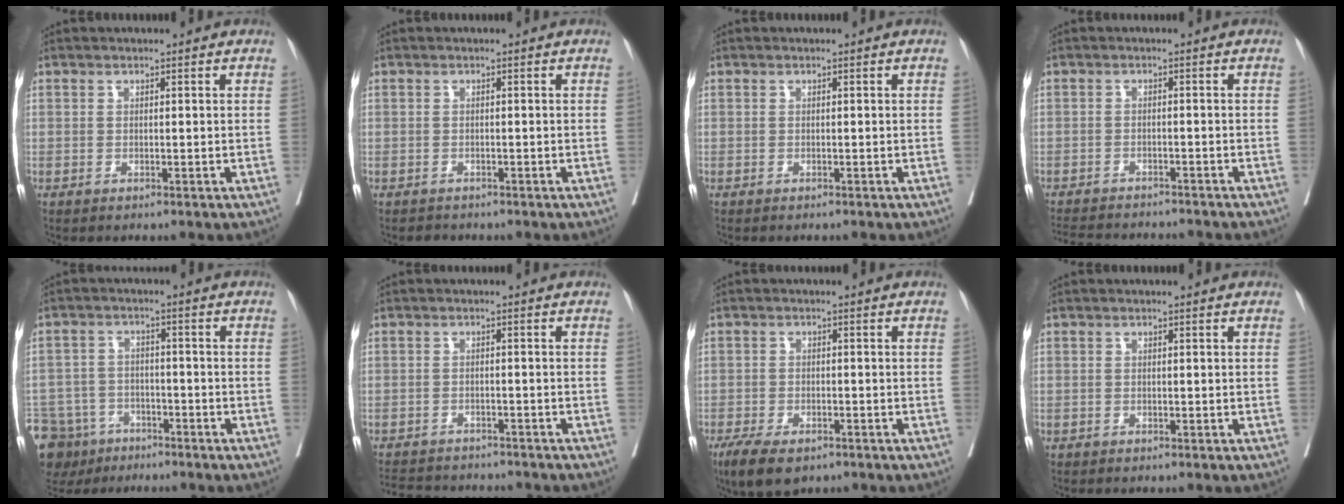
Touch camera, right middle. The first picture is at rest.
{"total": 1.3, "force": [-1.1, 0.6, -0.1], "torque": [-0.004, -0.002, -0.019]}
{"total": 0.6, "force": [-0.5, 0.1, 0.2], "torque": [-0.001, -0.001, -0.011]}
{"total": 11.7, "force": [-10.9, 1.9, 3.8], "torque": [-0.064, -0.006, -0.146]}
{"total": 11.9, "force": [-8.3, 8.0, 3.1], "torque": [-0.083, 0.005, -0.133]}
{"total": 11.3, "force": [-10.4, 2.8, 3.4], "torque": [-0.067, 0.000, -0.138]}
{"total": 4.6, "force": [-3.2, 2.9, 1.7], "torque": [-0.027, 0.002, -0.046]}
{"total": 0.0}